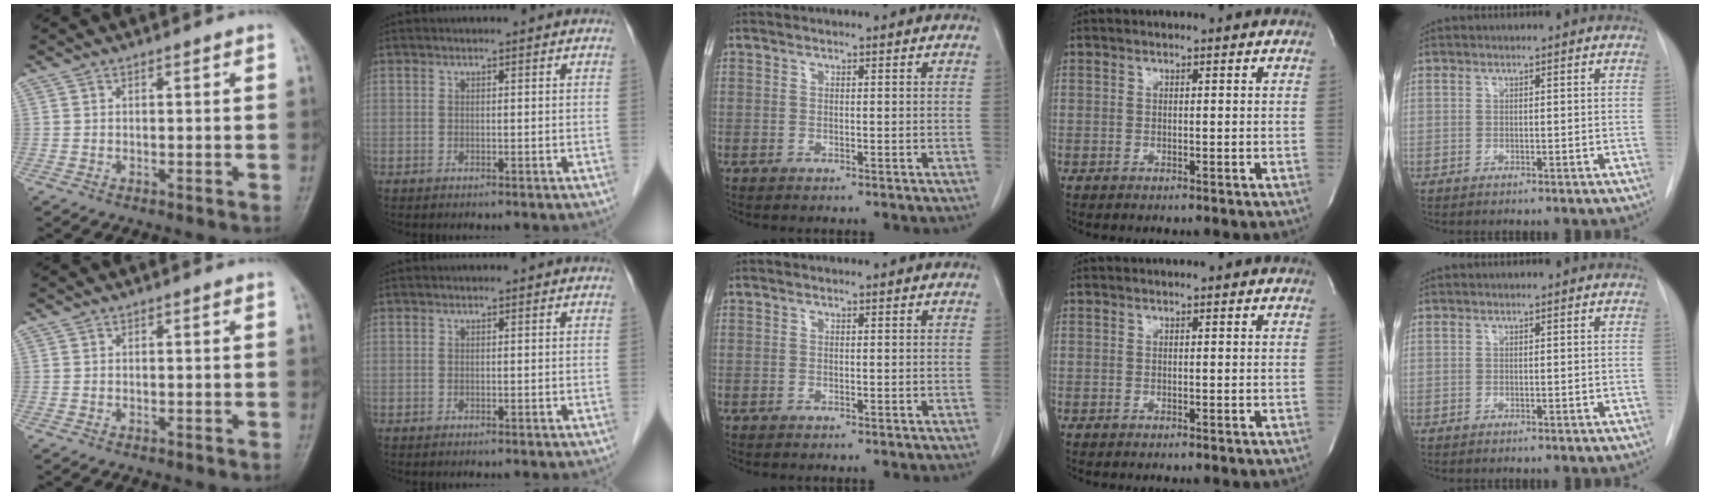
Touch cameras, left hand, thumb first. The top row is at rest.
{}